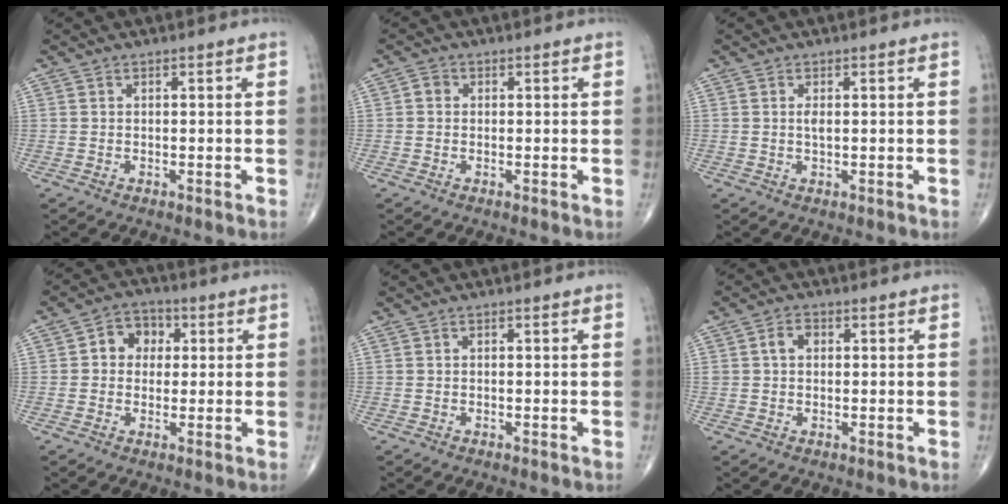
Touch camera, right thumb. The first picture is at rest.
{"total": 1.5, "force": [0.1, 1.3, 0.7], "torque": [-0.007, 0.004, -0.002]}
{"total": 1.2, "force": [0.2, 0.5, 1.2], "torque": [-0.022, -0.001, 0.004]}
{"total": 6.3, "force": [1.1, 5.3, 3.2], "torque": [-0.020, 0.011, 0.009]}
{"total": 0.0}
{"total": 2.9, "force": [0.5, 2.1, 1.9], "torque": [-0.032, 0.010, 0.009]}